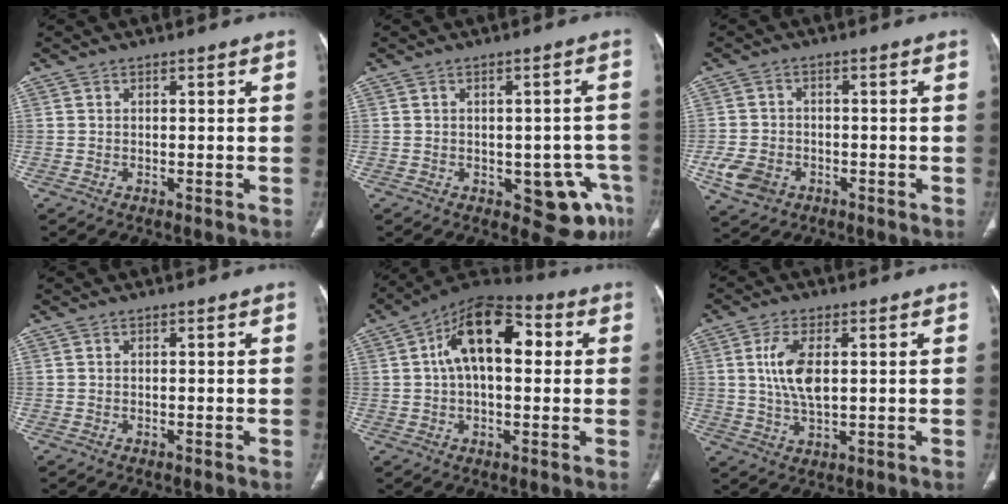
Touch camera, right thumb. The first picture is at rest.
{"total": 8.2, "force": [-3.3, 4.4, 6.1], "torque": [-0.036, 0.016, -0.030]}
{"total": 6.5, "force": [-2.5, 5.1, 3.2], "torque": [-0.062, 0.010, -0.039]}
{"total": 0.0}
{"total": 15.1, "force": [3.0, 8.2, 12.3], "torque": [-0.184, 0.032, 0.042]}
{"total": 8.0, "force": [1.4, 3.9, 6.9], "torque": [-0.141, -0.005, 0.028]}